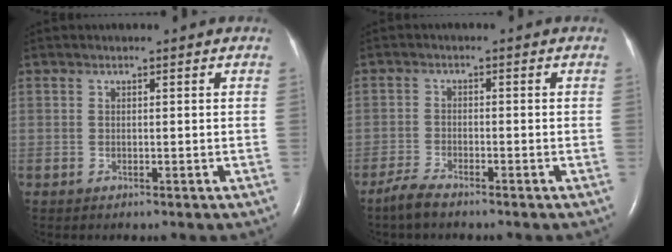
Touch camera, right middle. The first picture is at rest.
{"total": 3.1, "force": [-2.7, 0.4, 1.5], "torque": [-0.043, -0.008, -0.055]}